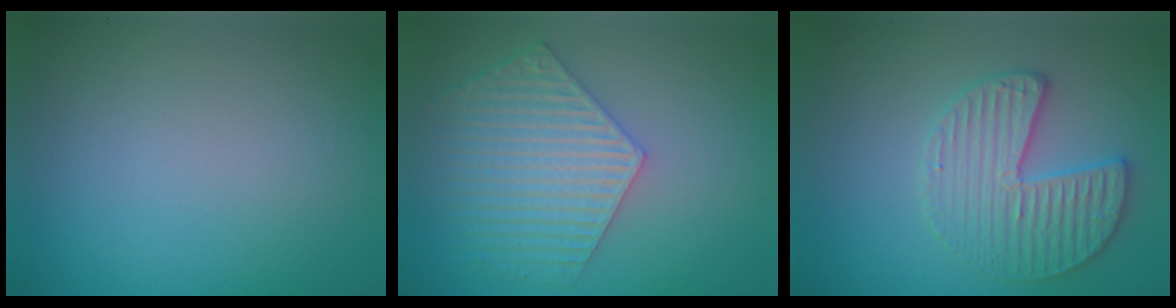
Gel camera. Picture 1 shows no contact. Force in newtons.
{"total": 5.9, "press": 4.6, "slide": 3.6}
{"total": 3.6, "press": 3.6, "slide": 0.1}